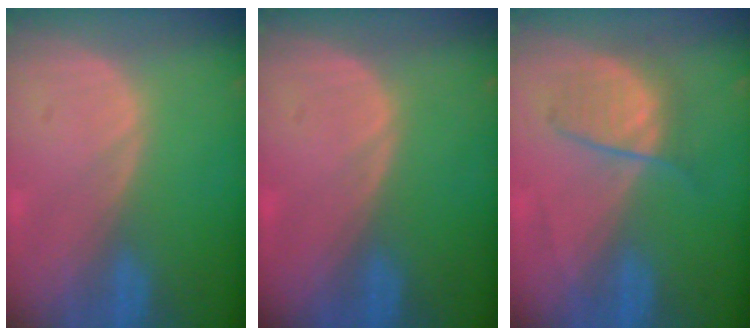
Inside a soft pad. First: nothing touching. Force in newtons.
{"total": 0.0}
{"total": 4.4, "press": 4.4, "slide": 0.6}